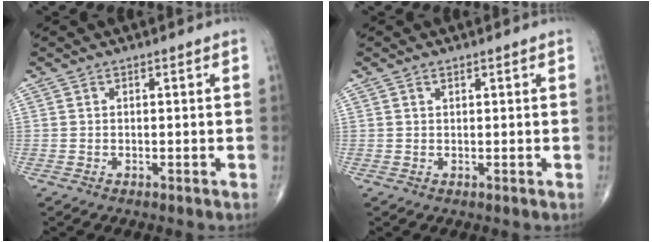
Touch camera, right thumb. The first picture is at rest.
{"total": 0.7, "force": [0.5, 0.3, 0.4], "torque": [0.000, -0.001, 0.007]}